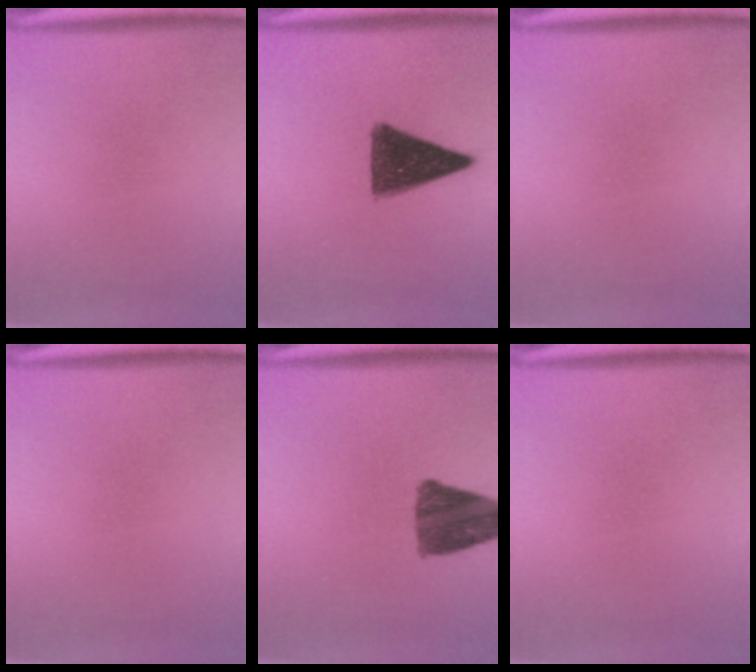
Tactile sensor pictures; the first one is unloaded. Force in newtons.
{"total": 12.4}
{"total": 0.0}
{"total": 0.0}
{"total": 10.9}
{"total": 0.0}